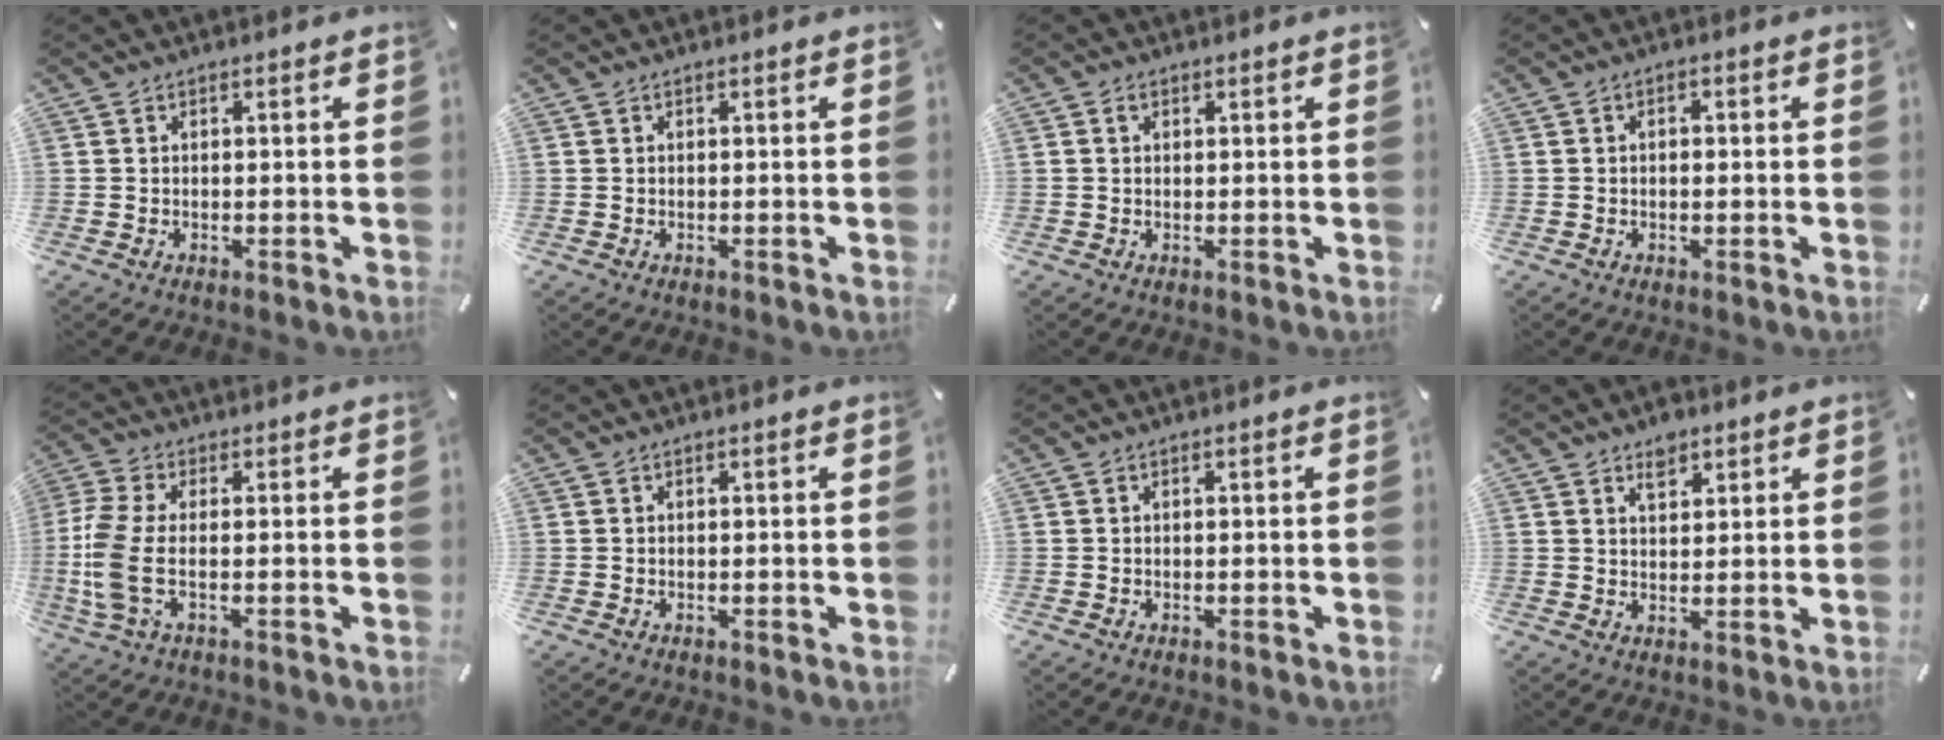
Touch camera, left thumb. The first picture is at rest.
{"total": 0.0}
{"total": 1.1, "force": [0.4, 0.9, 0.6], "torque": [-0.012, 0.005, 0.006]}
{"total": 1.5, "force": [-0.2, 0.9, 1.2], "torque": [-0.021, 0.004, -0.005]}
{"total": 9.5, "force": [-0.8, 4.4, 8.4], "torque": [-0.200, -0.020, -0.016]}
{"total": 0.0}
{"total": 0.0}
{"total": 4.1, "force": [2.7, 2.7, 1.7], "torque": [-0.007, -0.010, 0.043]}